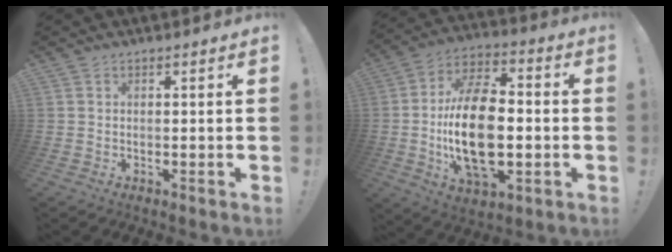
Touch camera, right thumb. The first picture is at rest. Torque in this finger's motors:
{"motor_torque": [2.32, 2.68, 1.67, -1.10, 0.78]}